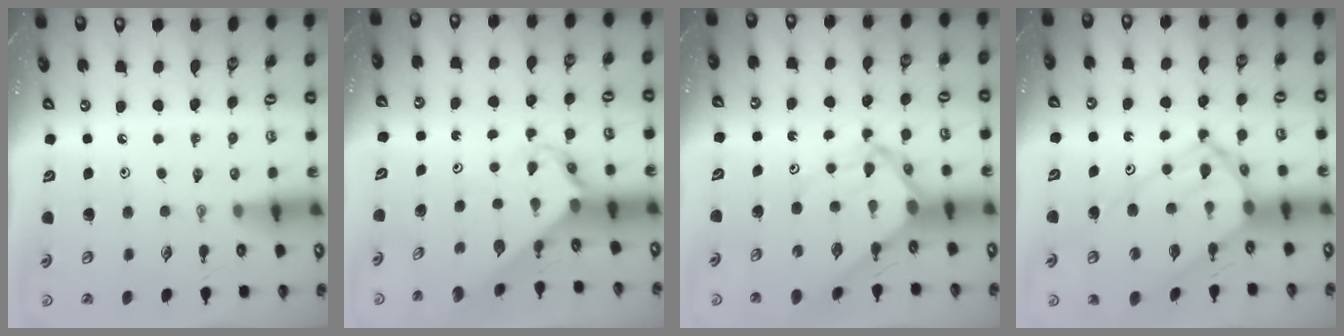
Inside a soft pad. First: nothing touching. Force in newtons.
{"total": 2.4, "press": 2.4, "slide": 0.2}
{"total": 8.4, "press": 8.4, "slide": 0.8}
{"total": 15.7, "press": 15.6, "slide": 1.4}